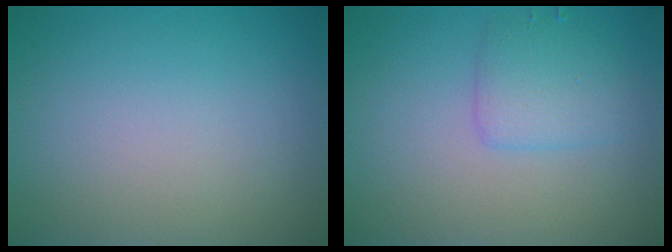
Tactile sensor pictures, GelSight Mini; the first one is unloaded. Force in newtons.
{"total": 2.6, "press": 2.6, "slide": 0.0}